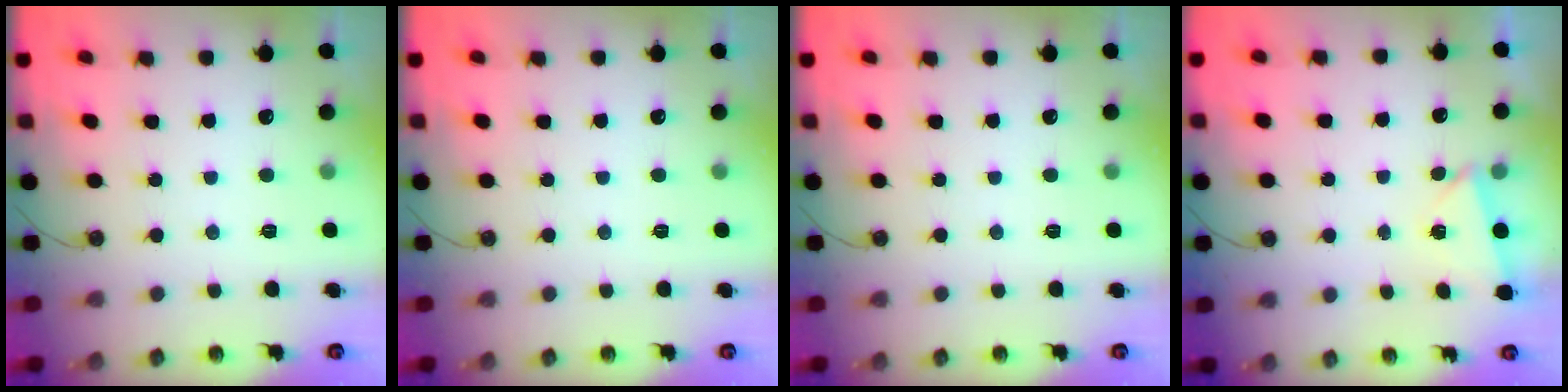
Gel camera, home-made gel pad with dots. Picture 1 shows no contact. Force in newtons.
{"total": 0.0}
{"total": 0.0}
{"total": 2.5, "press": 2.4, "slide": 0.9}